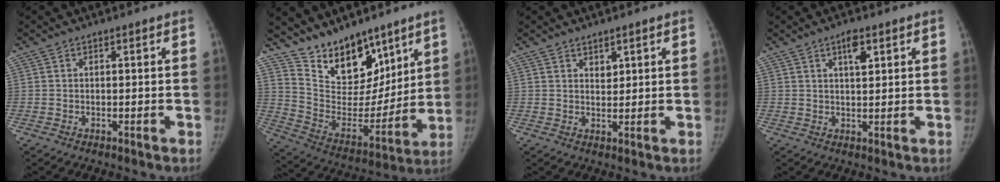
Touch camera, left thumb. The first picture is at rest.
{"total": 17.6, "force": [13.2, 8.9, 7.6], "torque": [-0.071, -0.081, 0.238]}
{"total": 2.0, "force": [1.4, 1.1, 1.0], "torque": [-0.005, -0.011, 0.026]}
{"total": 3.6, "force": [1.9, 1.4, 2.8], "torque": [-0.040, -0.007, 0.032]}